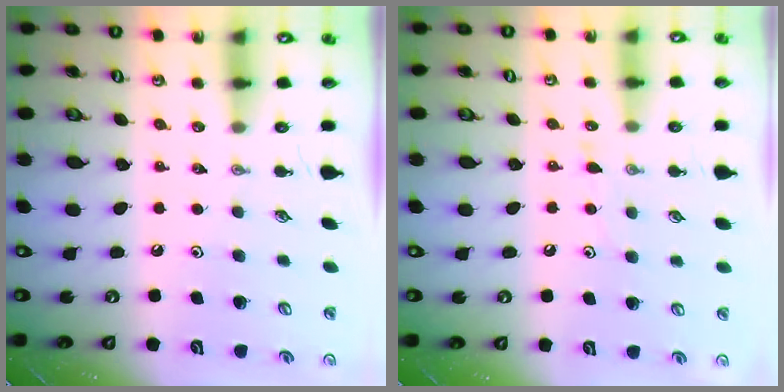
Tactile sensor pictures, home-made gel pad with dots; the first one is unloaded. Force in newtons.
{"total": 5.8, "press": 5.8, "slide": 0.5}